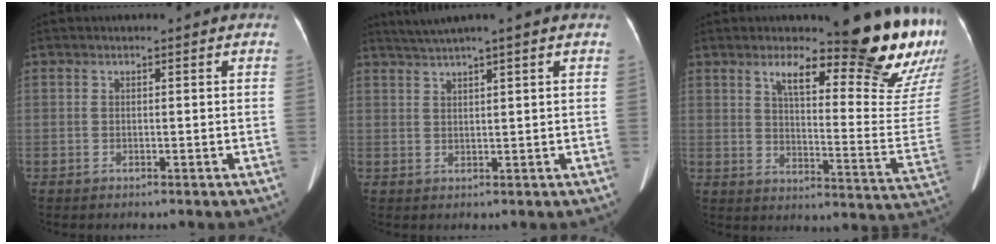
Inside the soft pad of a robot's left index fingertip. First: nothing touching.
{"total": 4.5, "force": [3.5, -1.0, 2.6], "torque": [-0.052, 0.022, 0.067]}
{"total": 22.8, "force": [17.6, 2.8, 14.1], "torque": [-0.181, -0.083, 0.217]}